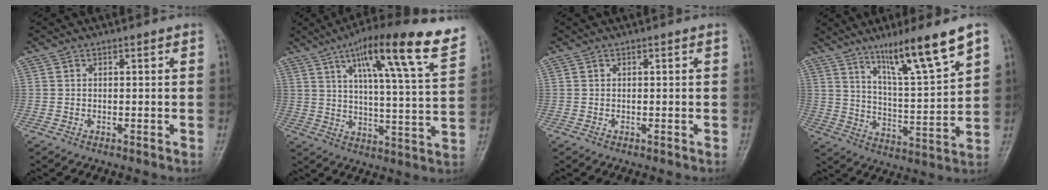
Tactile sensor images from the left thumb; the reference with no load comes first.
{"total": 19.4, "force": [11.4, 2.7, 15.6], "torque": [-0.217, -0.036, 0.169]}
{"total": 0.0}
{"total": 14.6, "force": [9.2, 1.2, 11.2], "torque": [-0.184, -0.051, 0.163]}